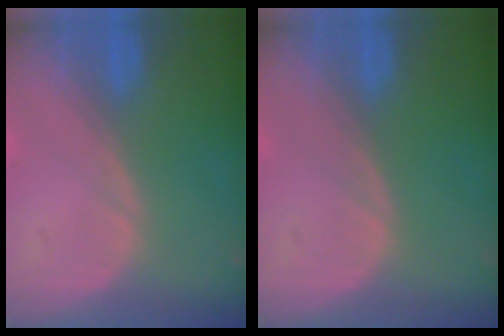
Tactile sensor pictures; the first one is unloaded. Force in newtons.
{"total": 0.0}